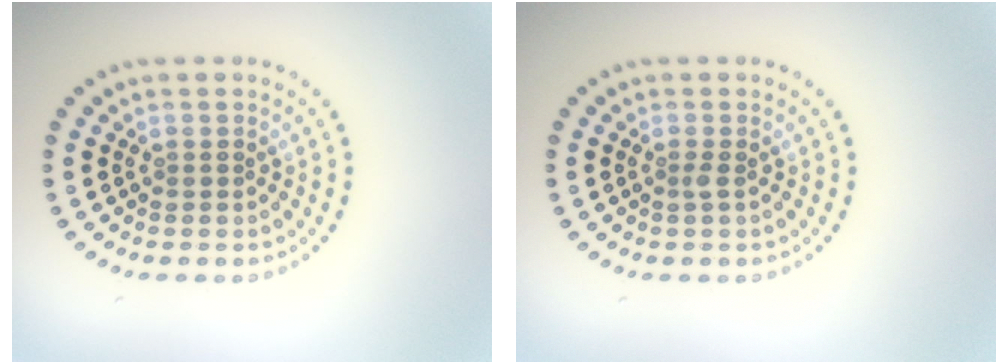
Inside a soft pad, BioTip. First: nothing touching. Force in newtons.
{"total": 0.6, "press": 0.5, "slide": 0.3}